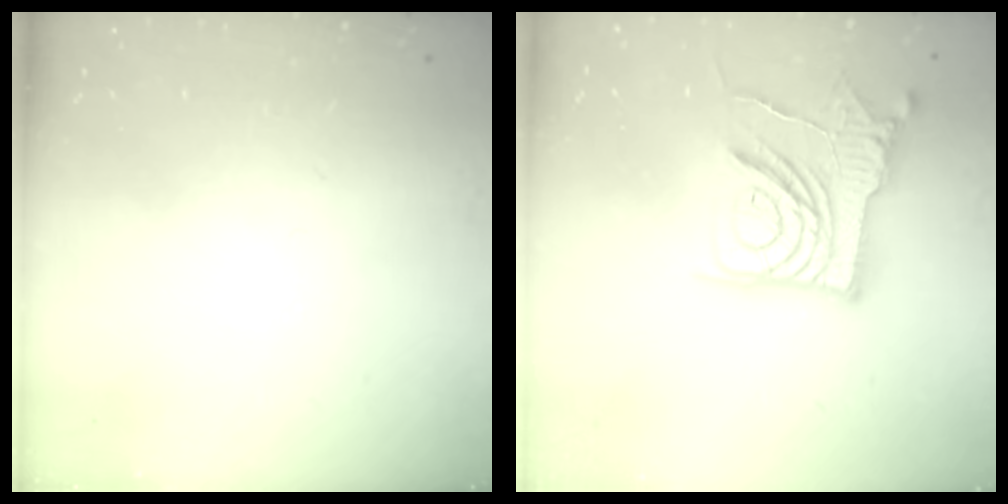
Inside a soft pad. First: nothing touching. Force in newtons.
{"total": 14.2, "press": 14.1, "slide": 1.1}